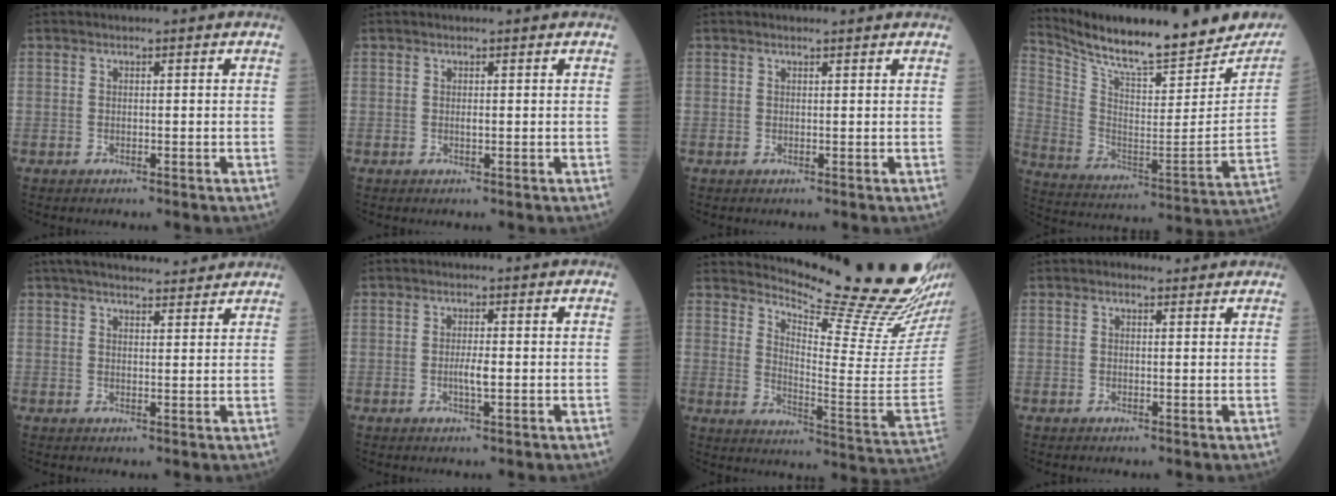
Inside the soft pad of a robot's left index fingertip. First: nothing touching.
{"total": 0.6, "force": [0.2, 0.1, 0.5], "torque": [-0.014, -0.002, 0.002]}
{"total": 1.1, "force": [1.1, 0.0, 0.1], "torque": [-0.012, 0.001, 0.014]}
{"total": 24.3, "force": [21.7, 4.0, 10.3], "torque": [-0.180, -0.055, 0.316]}
{"total": 12.8, "force": [11.6, 2.2, 5.0], "torque": [-0.071, 0.029, 0.156]}
{"total": 2.0, "force": [-0.3, 0.2, 2.0], "torque": [-0.040, -0.003, -0.004]}
{"total": 19.8, "force": [18.7, -1.3, 6.5], "torque": [-0.118, -0.135, 0.250]}
{"total": 1.5, "force": [1.2, 0.8, 0.4], "torque": [-0.013, 0.010, 0.015]}